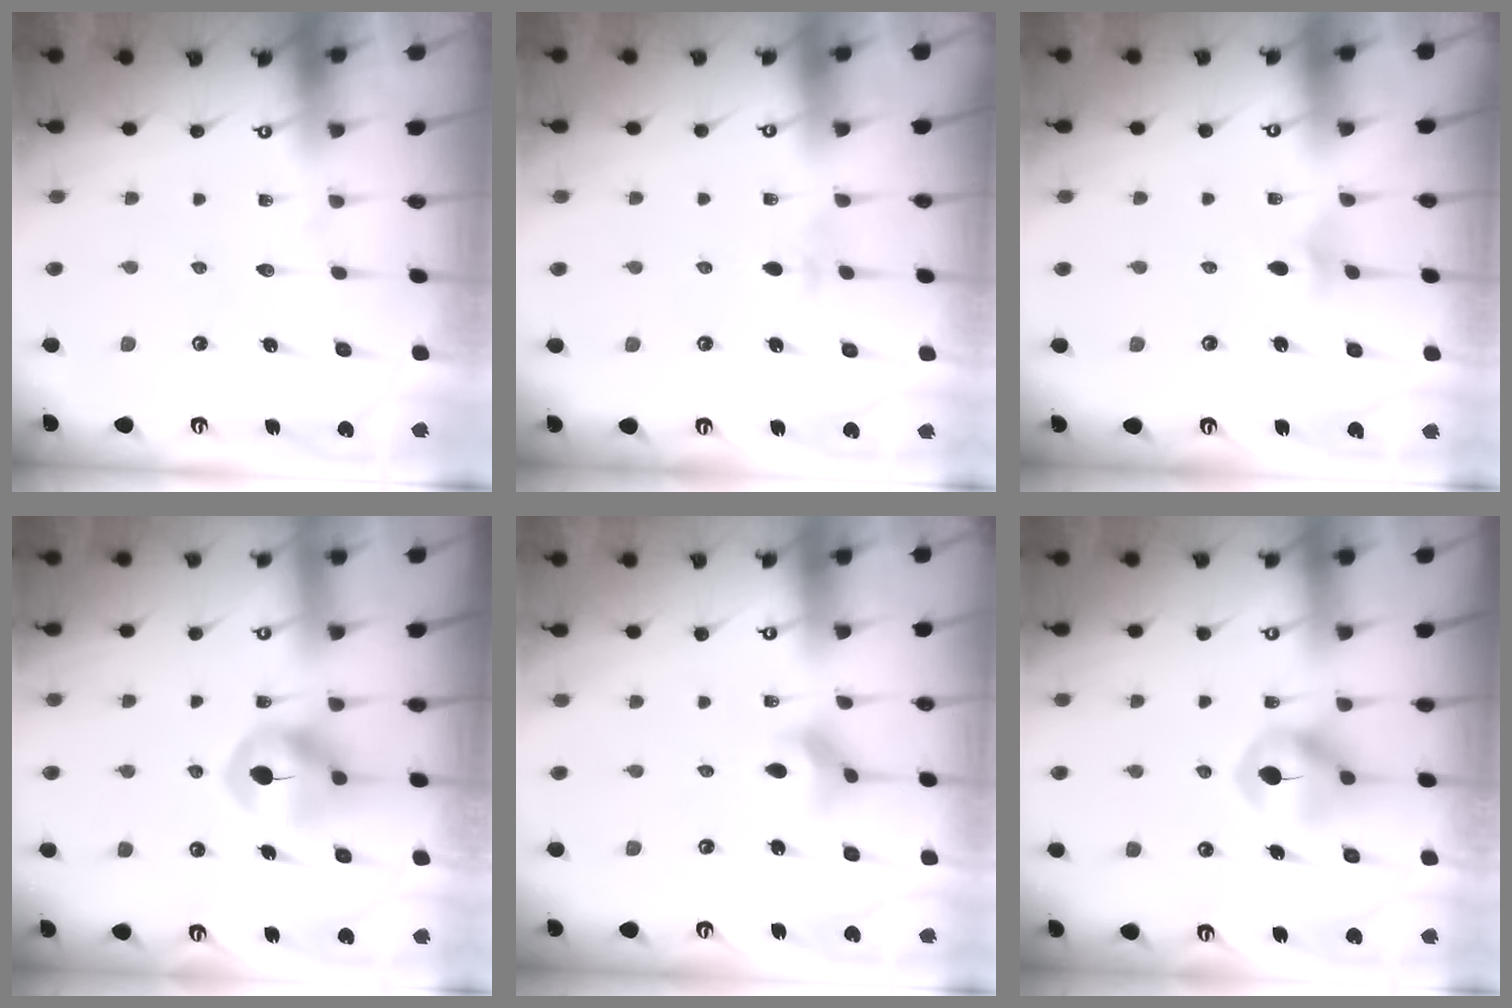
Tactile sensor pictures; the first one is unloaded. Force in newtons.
{"total": 3.0, "press": 3.0, "slide": 0.7}
{"total": 2.7, "press": 2.6, "slide": 0.6}
{"total": 8.7, "press": 8.7, "slide": 0.4}
{"total": 4.8, "press": 4.7, "slide": 0.7}
{"total": 8.0, "press": 7.9, "slide": 0.3}